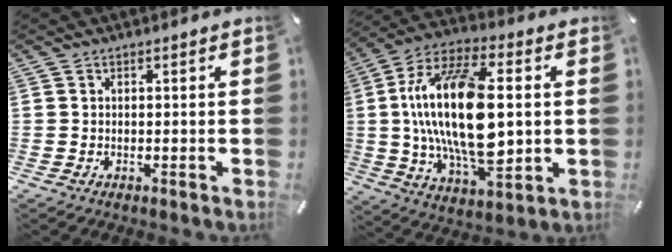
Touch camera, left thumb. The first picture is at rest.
{"total": 24.1, "force": [1.6, 11.7, 21.0], "torque": [-0.428, -0.013, 0.024]}